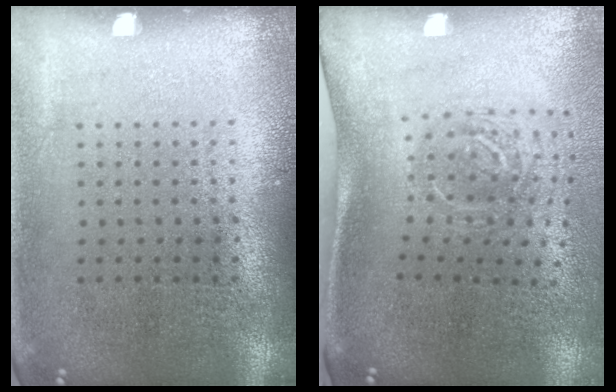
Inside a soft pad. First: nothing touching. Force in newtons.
{"total": 2.0, "press": 1.3, "slide": 1.5}